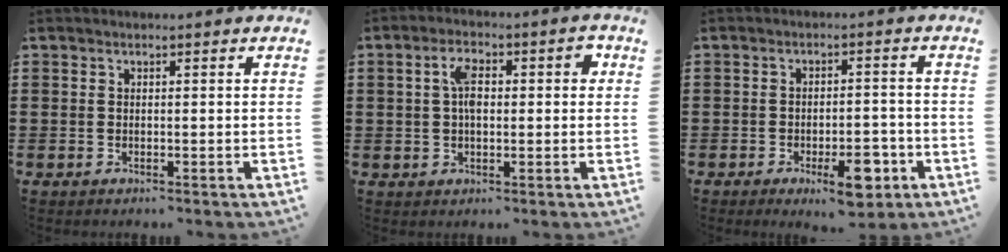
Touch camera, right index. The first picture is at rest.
{"total": 5.2, "force": [0.4, 2.6, 4.5], "torque": [-0.084, 0.011, 0.001]}
{"total": 6.3, "force": [-3.3, 2.2, 4.9], "torque": [-0.080, 0.002, -0.052]}